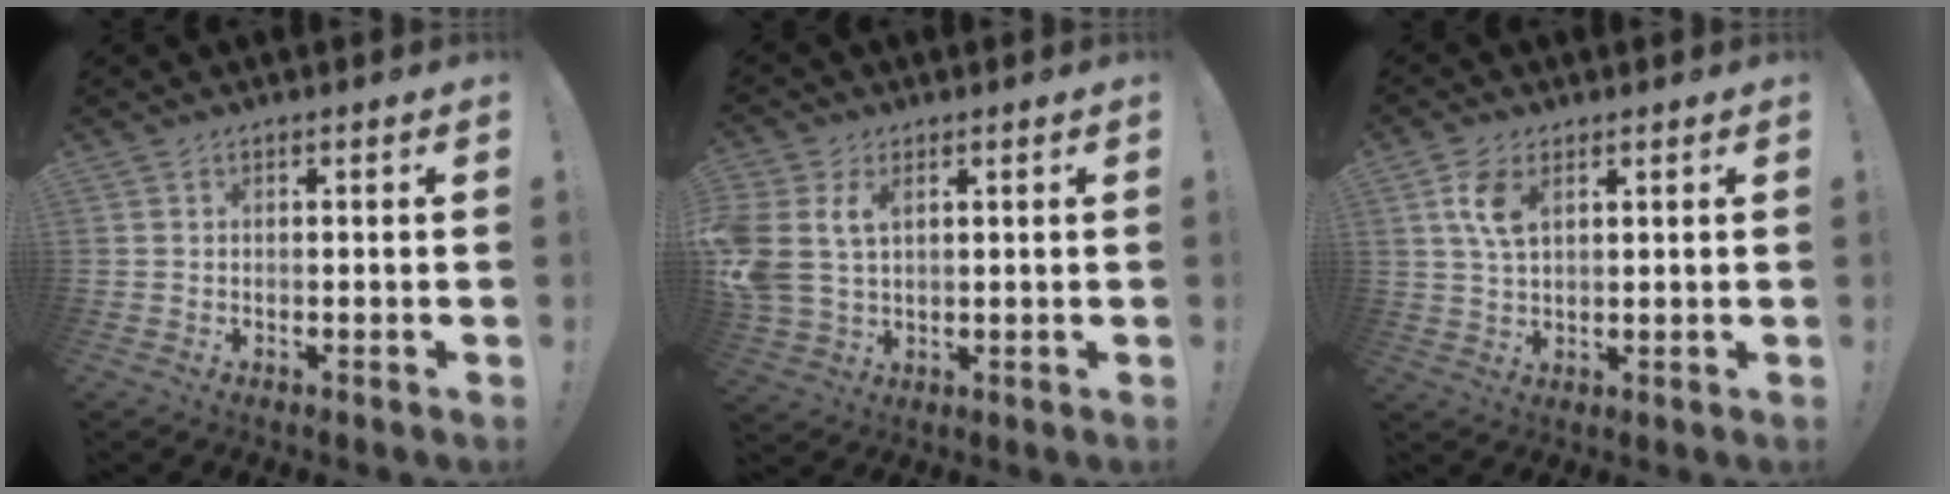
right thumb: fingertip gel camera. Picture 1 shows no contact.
{"total": 9.2, "force": [3.5, 6.4, 5.6], "torque": [-0.120, -0.009, 0.067]}
{"total": 7.0, "force": [2.9, 3.9, 5.0], "torque": [-0.094, -0.004, 0.051]}